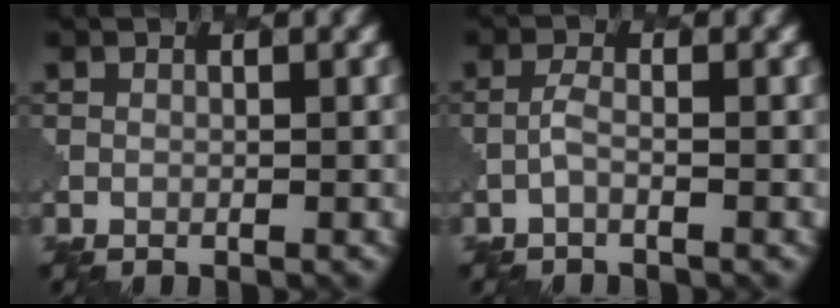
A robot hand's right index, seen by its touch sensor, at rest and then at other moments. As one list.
[{"total": 1.0, "force": [-0.5, 0.2, 0.9], "torque": [-0.018, 0.004, -0.014]}]